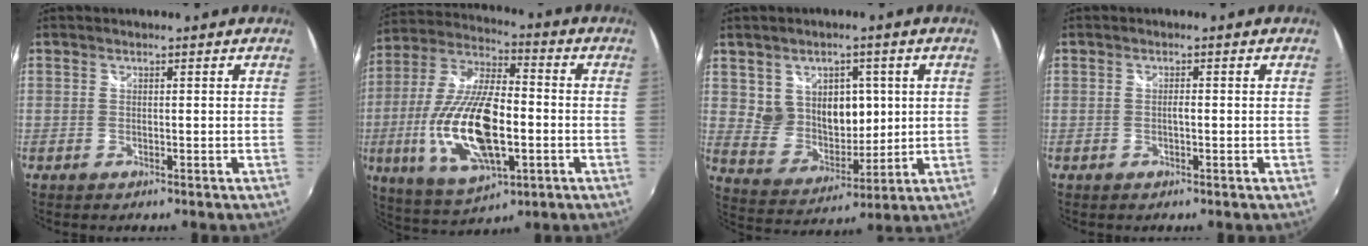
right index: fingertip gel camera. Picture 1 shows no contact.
{"total": 20.7, "force": [-4.4, 8.3, 18.5], "torque": [-0.378, -0.017, -0.074]}
{"total": 10.7, "force": [3.3, 8.6, 5.5], "torque": [-0.090, 0.003, 0.075]}
{"total": 0.9, "force": [-0.2, 0.3, 0.8], "torque": [-0.014, 0.002, -0.005]}